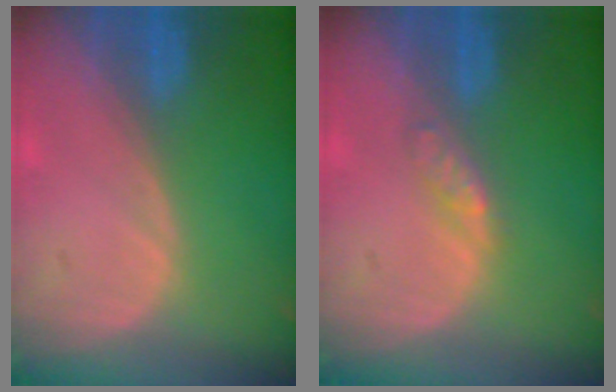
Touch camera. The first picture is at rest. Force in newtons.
{"total": 2.4, "press": 2.4, "slide": 0.2}